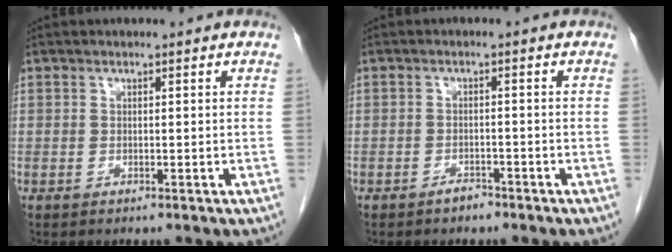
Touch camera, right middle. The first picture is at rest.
{"total": 1.6, "force": [-1.4, 0.6, 0.6], "torque": [-0.014, 0.000, -0.021]}